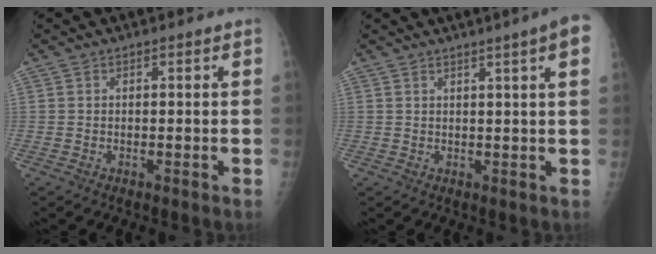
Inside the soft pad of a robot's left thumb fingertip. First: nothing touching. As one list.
[{"total": 6.8, "force": [3.7, -0.2, 5.7], "torque": [-0.069, -0.002, 0.040]}]